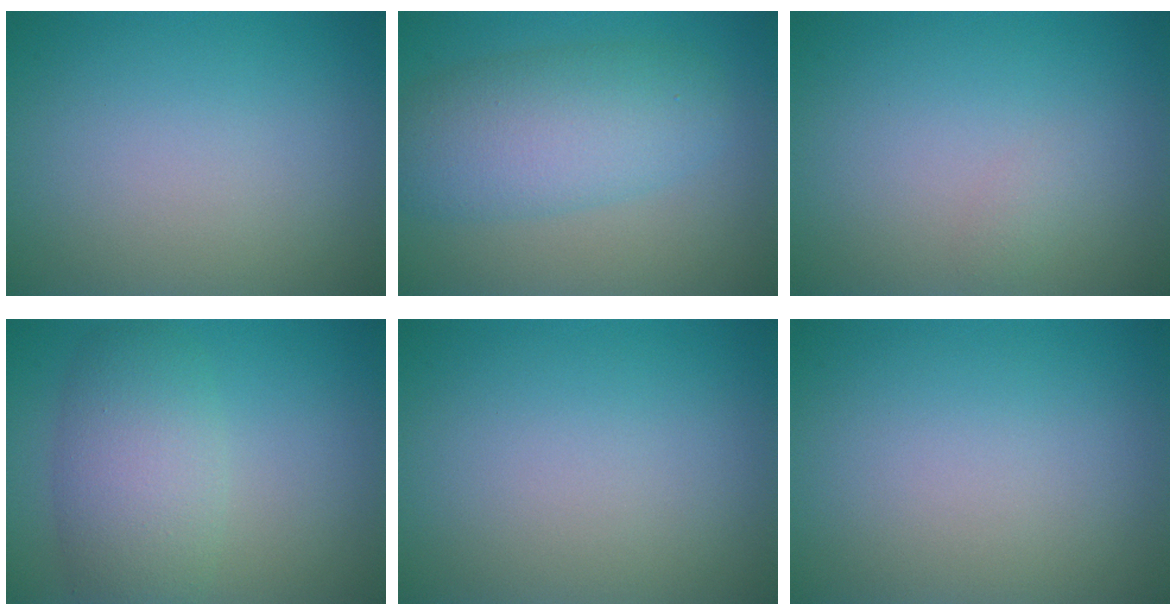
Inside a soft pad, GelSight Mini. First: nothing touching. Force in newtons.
{"total": 6.3, "press": 6.3, "slide": 0.5}
{"total": 0.6, "press": 0.6, "slide": 0.0}
{"total": 5.4, "press": 5.4, "slide": 0.2}
{"total": 0.0}
{"total": 0.0}